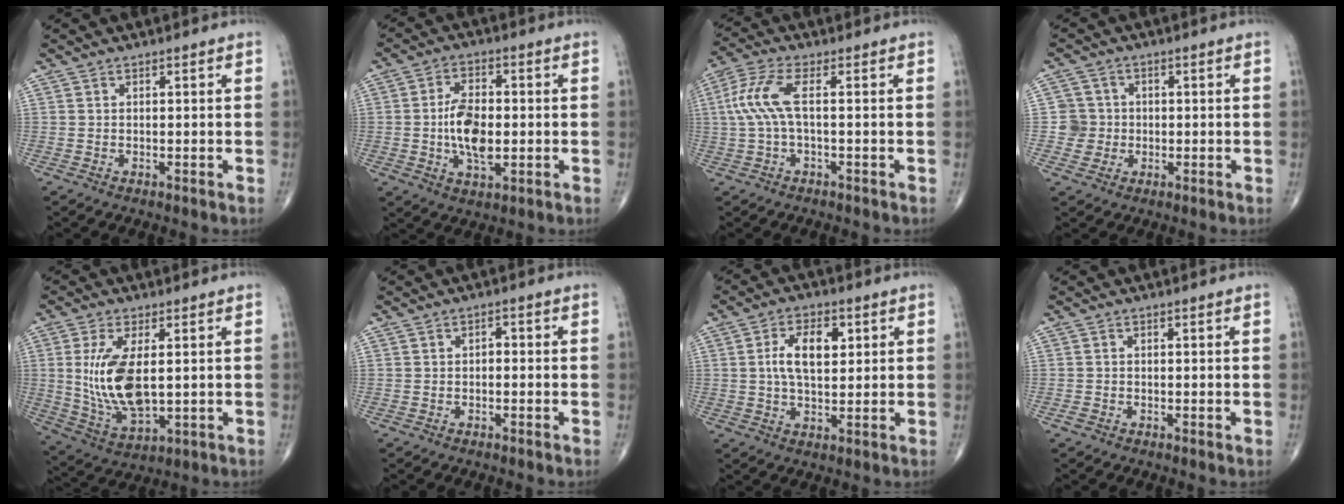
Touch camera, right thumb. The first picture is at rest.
{"total": 9.4, "force": [-0.8, 4.9, 8.0], "torque": [-0.137, 0.004, -0.016]}
{"total": 7.3, "force": [0.3, 2.1, 6.9], "torque": [-0.185, 0.021, 0.003]}
{"total": 4.4, "force": [-0.4, 4.3, 0.1], "torque": [0.030, 0.011, -0.013]}
{"total": 12.9, "force": [1.3, 5.8, 11.4], "torque": [-0.230, -0.018, 0.037]}
{"total": 1.4, "force": [-0.2, 0.9, 1.0], "torque": [-0.007, 0.006, -0.009]}
{"total": 8.1, "force": [1.8, 4.3, 6.6], "torque": [-0.108, 0.001, 0.031]}
{"total": 1.0, "force": [-0.5, 0.5, 0.6], "torque": [-0.012, -0.002, -0.011]}